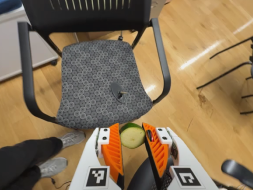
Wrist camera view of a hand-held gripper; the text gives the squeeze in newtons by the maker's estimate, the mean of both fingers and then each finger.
{"total": 8.7, "left": 8.6, "right": 8.9}